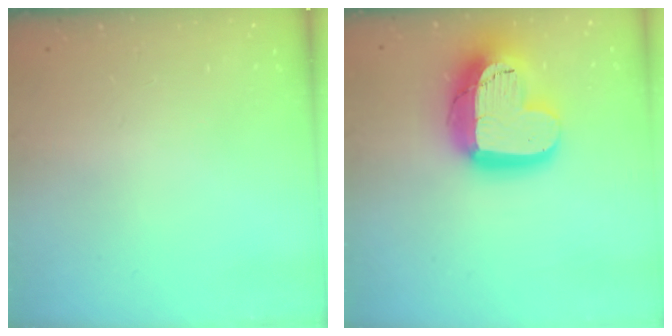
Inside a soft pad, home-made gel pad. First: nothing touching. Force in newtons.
{"total": 20.1, "press": 20.0, "slide": 1.6}